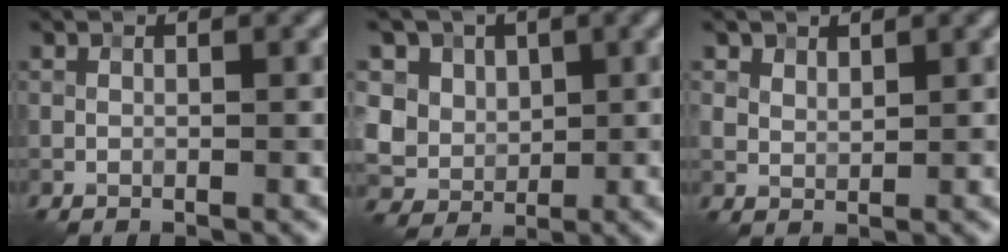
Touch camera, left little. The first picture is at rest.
{"total": 6.8, "force": [2.0, 5.8, 3.0], "torque": [-0.050, 0.016, 0.020]}
{"total": 1.8, "force": [1.3, 1.1, 0.6], "torque": [-0.015, -0.003, 0.031]}